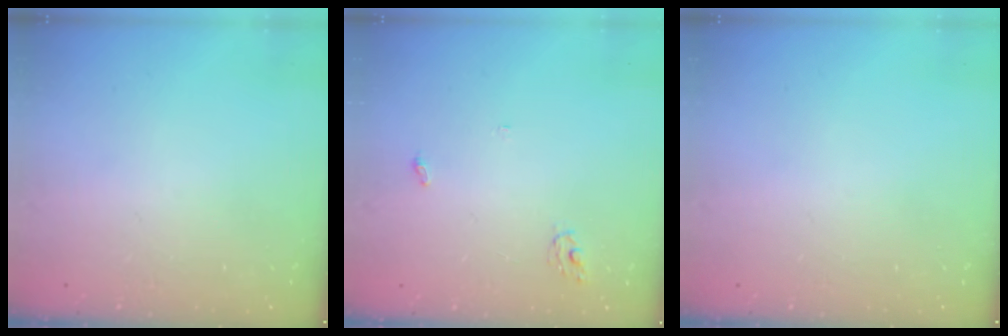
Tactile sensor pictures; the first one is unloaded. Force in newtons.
{"total": 2.8, "press": 2.8, "slide": 0.2}
{"total": 0.0}